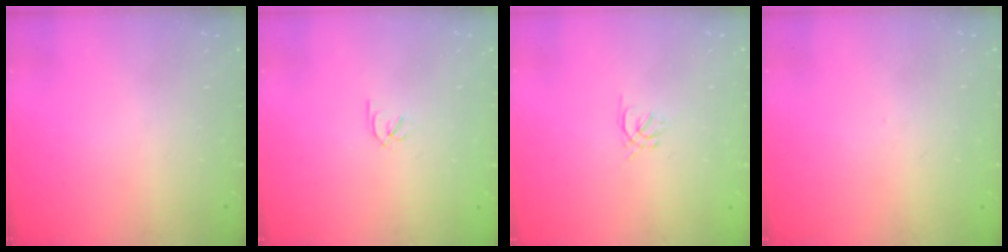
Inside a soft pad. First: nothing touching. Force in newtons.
{"total": 1.8, "press": 1.7, "slide": 0.5}
{"total": 1.3, "press": 1.2, "slide": 0.5}
{"total": 0.0}